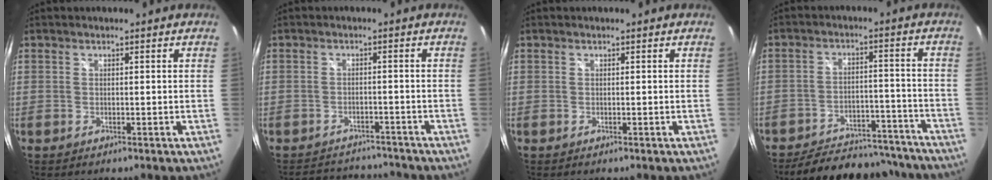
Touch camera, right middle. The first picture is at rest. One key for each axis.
{"total": 7.7, "fx": -7.2, "fy": 2.4, "fz": 1.3, "tx": -0.034, "ty": 0.020, "tz": -0.099}
{"total": 0.0}
{"total": 20.2, "fx": -17.9, "fy": 6.6, "fz": 6.7, "tx": -0.133, "ty": 0.023, "tz": -0.221}